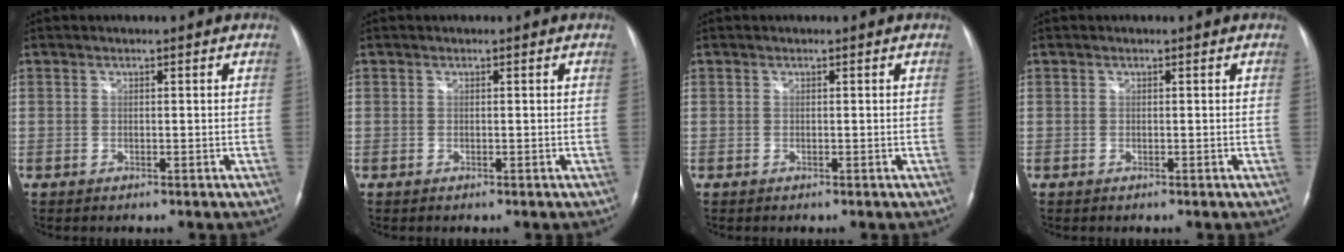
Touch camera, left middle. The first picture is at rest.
{"total": 0.0}
{"total": 0.0}
{"total": 0.0}